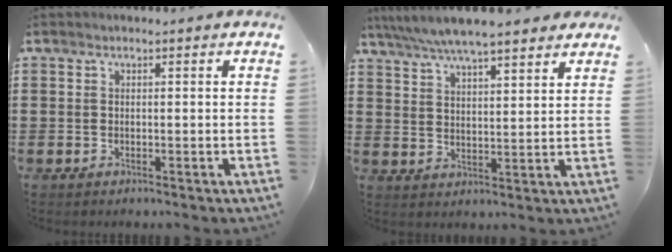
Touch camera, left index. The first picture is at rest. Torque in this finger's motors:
{"motor_torque": [2.14, 0.00, 1.06, 0.21]}